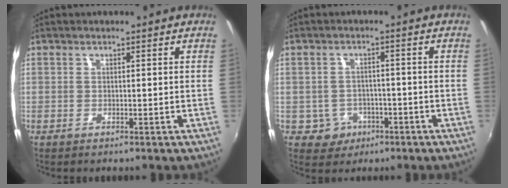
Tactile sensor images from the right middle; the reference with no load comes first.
{"total": 5.0, "force": [-2.2, 4.4, 0.9], "torque": [-0.032, 0.010, -0.022]}